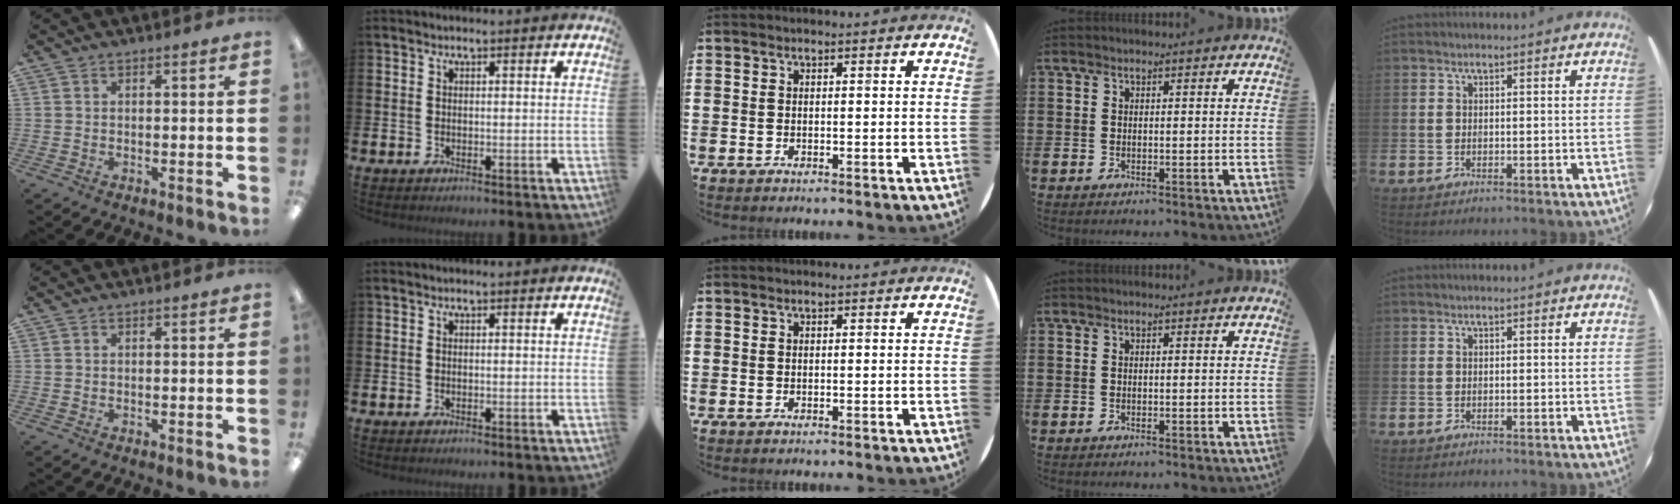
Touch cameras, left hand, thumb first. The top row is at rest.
{}